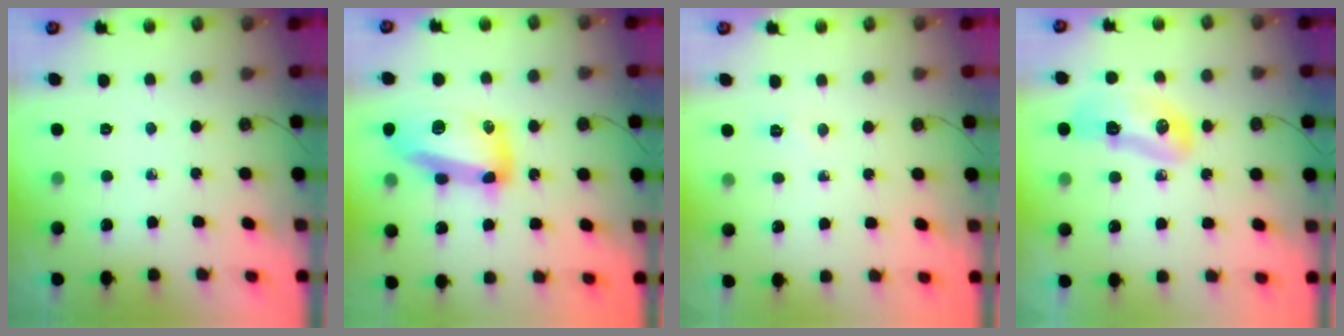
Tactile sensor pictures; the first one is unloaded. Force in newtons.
{"total": 17.0, "press": 16.7, "slide": 2.9}
{"total": 3.4, "press": 3.4, "slide": 0.5}
{"total": 12.7, "press": 12.6, "slide": 1.5}